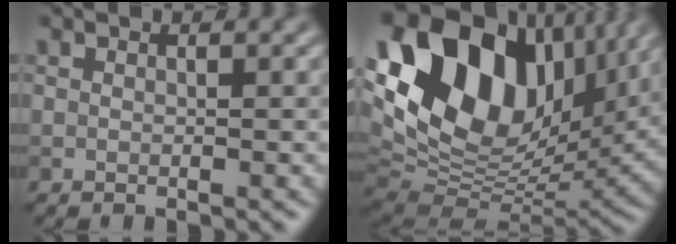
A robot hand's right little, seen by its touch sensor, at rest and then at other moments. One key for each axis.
{"total": 19.3, "fx": 8.3, "fy": 11.6, "fz": 13.0, "tx": -0.277, "ty": 0.040, "tz": 0.151}